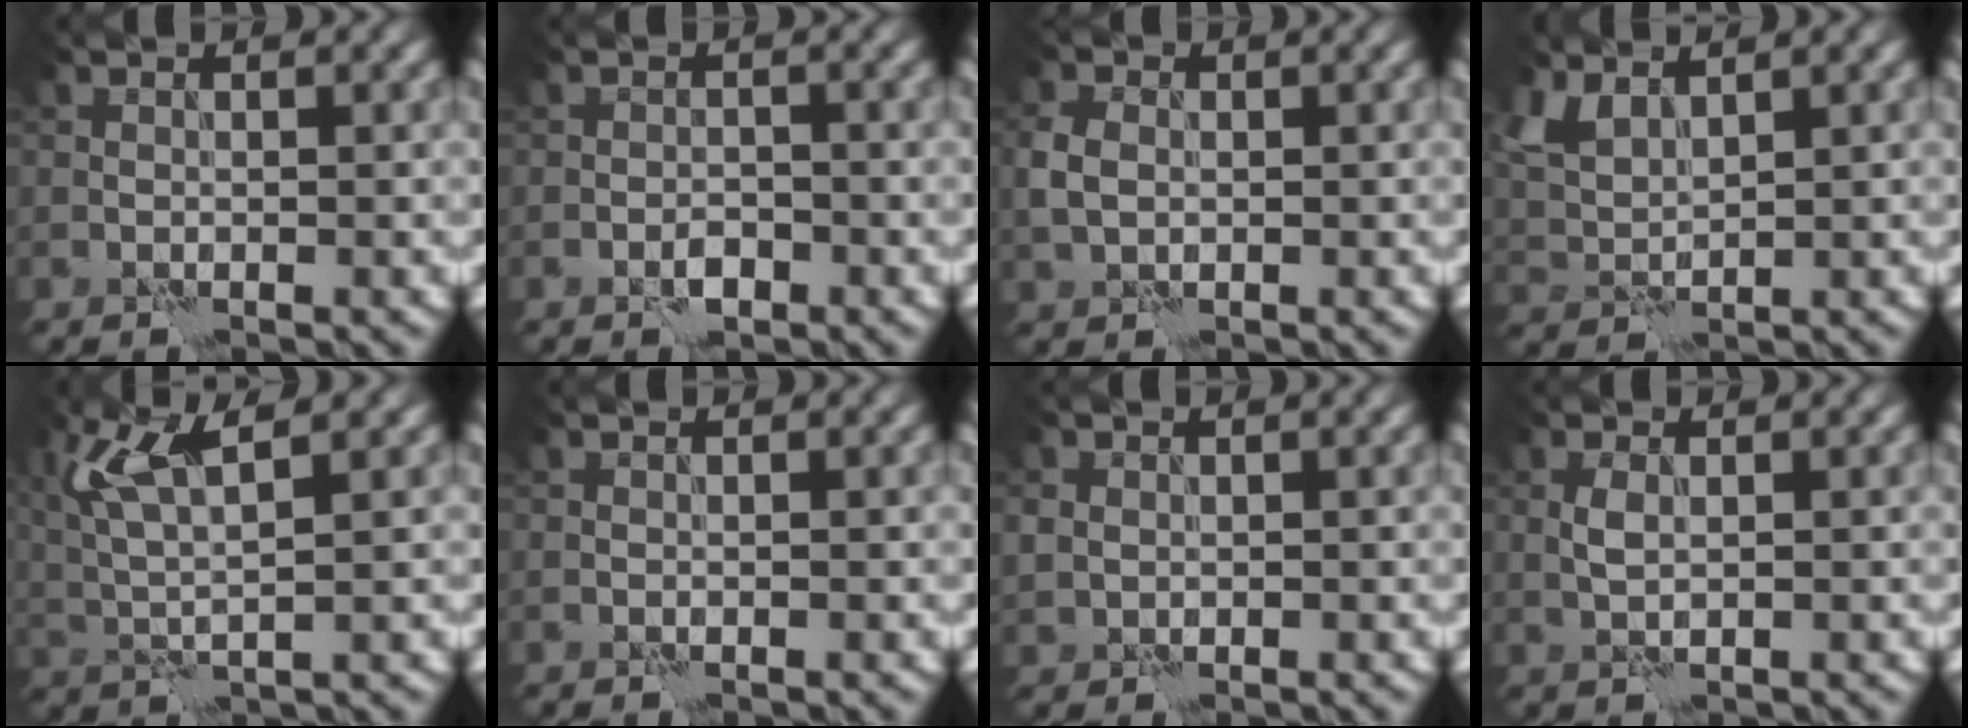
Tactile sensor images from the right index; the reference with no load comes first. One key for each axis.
{"total": 1.3, "fx": -0.9, "fy": 0.5, "fz": 0.7, "tx": -0.010, "ty": 0.006, "tz": -0.019}
{"total": 2.7, "fx": 0.0, "fy": 2.1, "fz": 1.7, "tx": -0.043, "ty": 0.006, "tz": -0.006}
{"total": 3.3, "fx": 2.4, "fy": 1.5, "fz": 1.8, "tx": -0.049, "ty": 0.004, "tz": 0.051}
{"total": 6.0, "fx": 2.6, "fy": 1.5, "fz": 5.3, "tx": -0.122, "ty": 0.011, "tz": 0.053}
{"total": 0.0}
{"total": 1.4, "fx": 0.3, "fy": 1.3, "fz": 0.3, "tx": -0.009, "ty": -0.001, "tz": 0.006}
{"total": 1.3, "fx": 0.2, "fy": 0.6, "fz": 1.2, "tx": -0.028, "ty": 0.003, "tz": 0.005}